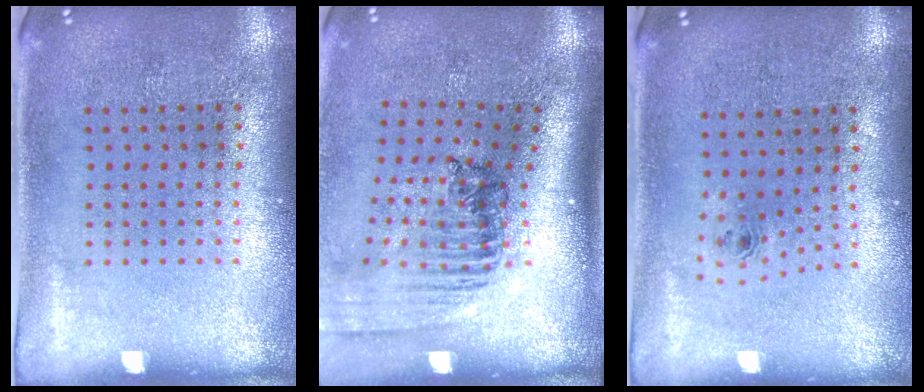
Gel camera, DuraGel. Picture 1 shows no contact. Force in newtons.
{"total": 1.7, "press": 1.4, "slide": 1.0}
{"total": 0.8, "press": 0.3, "slide": 0.7}